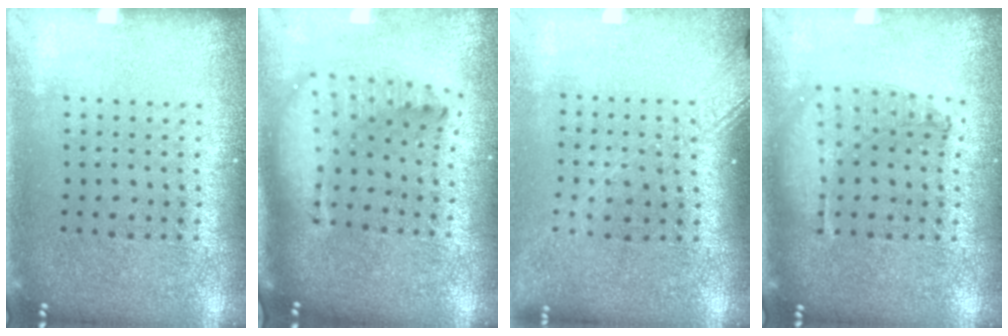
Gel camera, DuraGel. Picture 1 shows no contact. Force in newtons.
{"total": 1.9, "press": 1.5, "slide": 1.1}
{"total": 1.8, "press": 1.4, "slide": 1.0}
{"total": 1.0, "press": 0.9, "slide": 0.3}